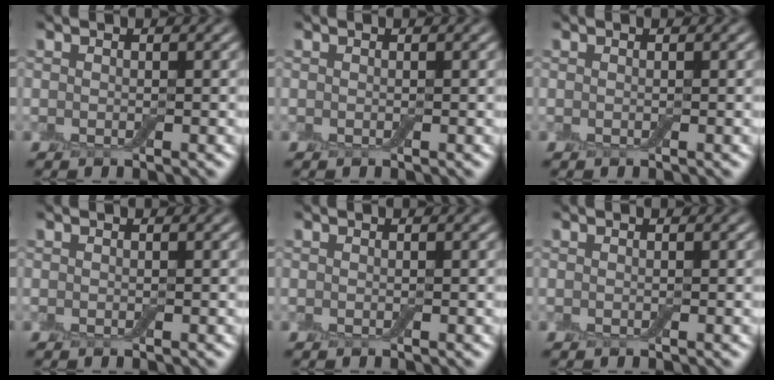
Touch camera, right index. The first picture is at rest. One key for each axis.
{"total": 0.0}
{"total": 0.0}
{"total": 0.0}
{"total": 0.0}
{"total": 0.0}